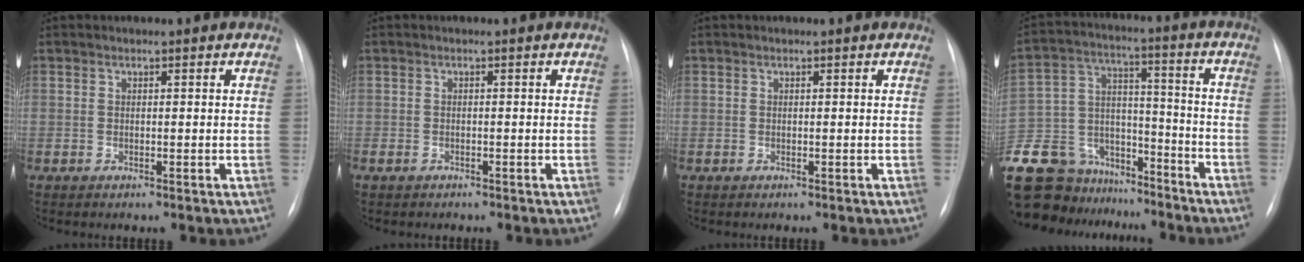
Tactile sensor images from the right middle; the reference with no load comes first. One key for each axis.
{"total": 0.9, "fx": -0.7, "fy": 0.5, "fz": 0.3, "tx": -0.013, "ty": -0.002, "tz": -0.009}
{"total": 0.0}
{"total": 23.2, "fx": -19.5, "fy": 11.0, "fz": 6.2, "tx": -0.178, "ty": 0.036, "tz": -0.310}